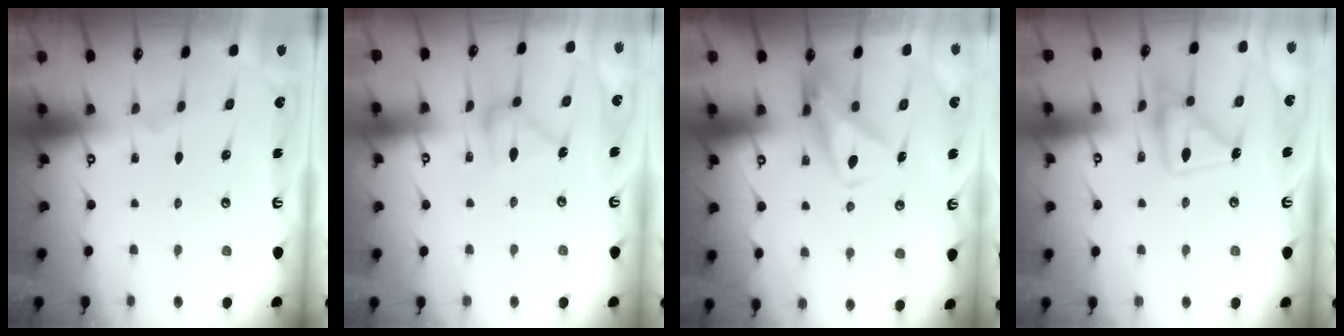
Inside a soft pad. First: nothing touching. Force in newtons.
{"total": 12.1, "press": 12.1, "slide": 0.3}
{"total": 8.8, "press": 8.7, "slide": 0.9}
{"total": 14.5, "press": 14.5, "slide": 1.0}